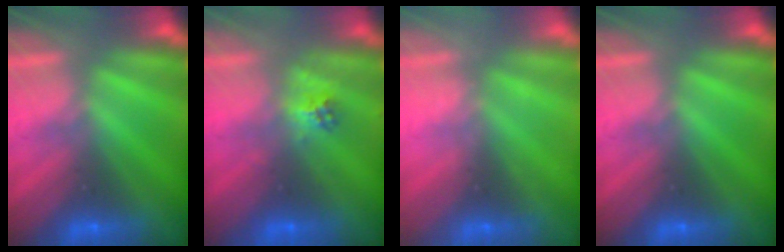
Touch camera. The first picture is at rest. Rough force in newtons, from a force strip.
{"total": 2.2}
{"total": 1.9}
{"total": 0.0}